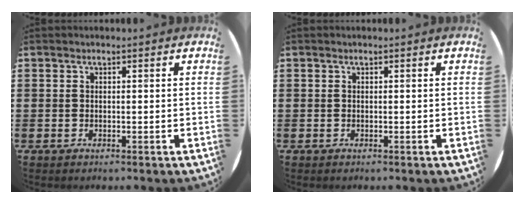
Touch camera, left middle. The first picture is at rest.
{"total": 0.0}